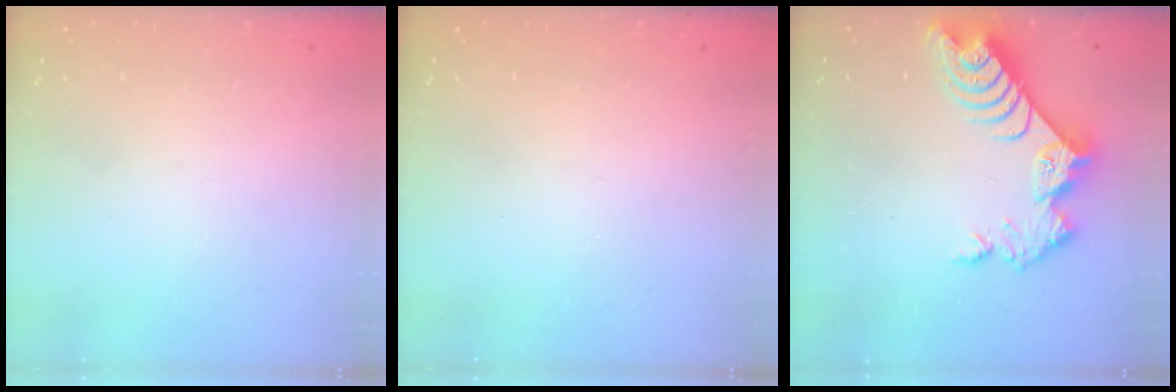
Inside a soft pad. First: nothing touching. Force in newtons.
{"total": 0.0}
{"total": 9.6, "press": 9.5, "slide": 0.9}